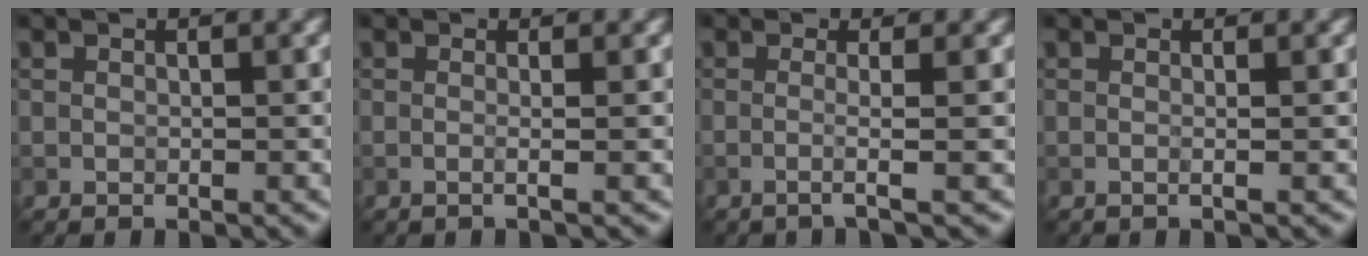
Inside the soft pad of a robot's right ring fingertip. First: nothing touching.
{"total": 1.9, "force": [0.0, 0.8, 1.7], "torque": [-0.014, -0.004, -0.023]}
{"total": 2.4, "force": [-0.3, 0.6, 2.3], "torque": [-0.035, -0.008, -0.020]}
{"total": 1.1, "force": [0.0, 0.4, 1.0], "torque": [-0.011, -0.005, -0.009]}